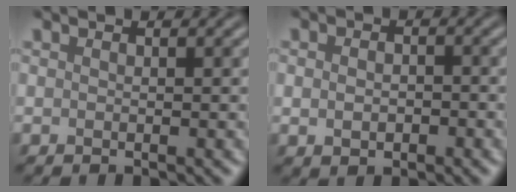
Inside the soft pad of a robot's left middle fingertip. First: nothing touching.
{"total": 2.3, "force": [-0.3, 1.6, 1.6], "torque": [-0.018, 0.000, -0.002]}